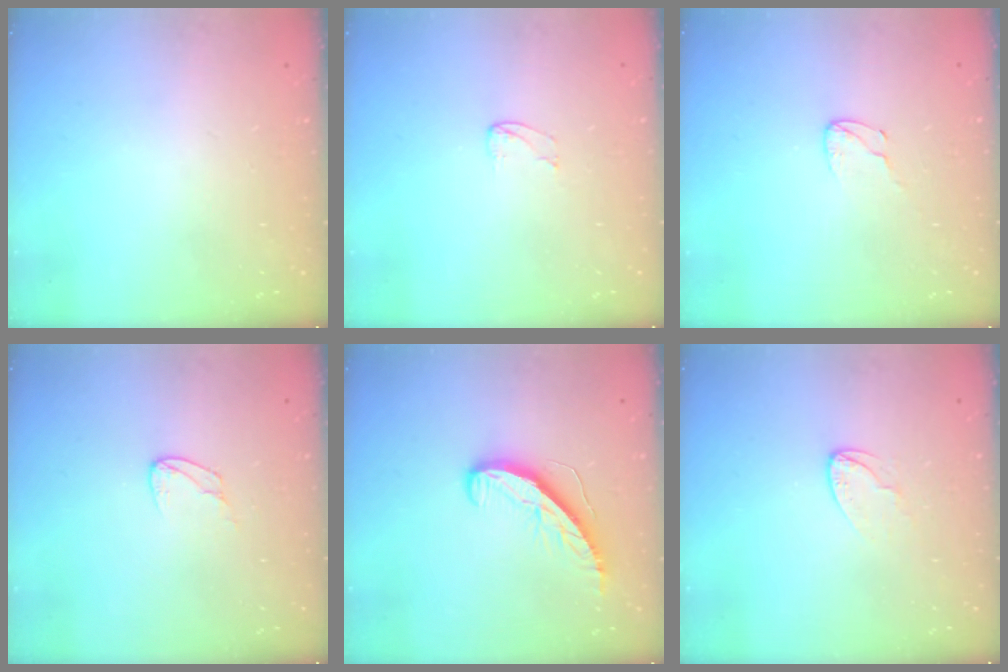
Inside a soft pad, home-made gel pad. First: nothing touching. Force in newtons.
{"total": 2.9, "press": 2.9, "slide": 0.2}
{"total": 2.7, "press": 2.7, "slide": 0.2}
{"total": 5.6, "press": 5.6, "slide": 0.5}
{"total": 8.6, "press": 8.6, "slide": 0.5}
{"total": 4.6, "press": 4.5, "slide": 0.3}